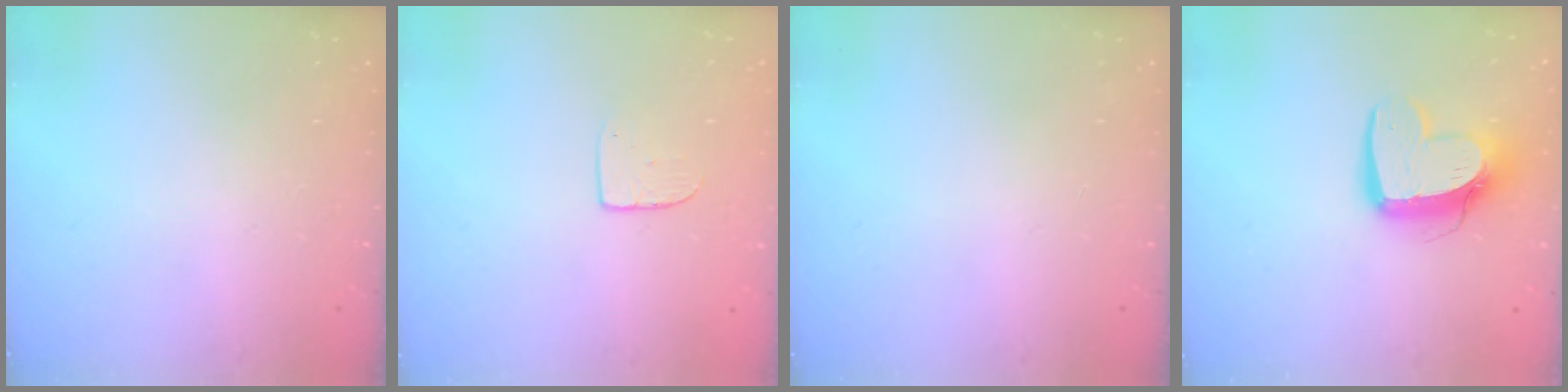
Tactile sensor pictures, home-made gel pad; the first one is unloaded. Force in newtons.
{"total": 5.0, "press": 5.0, "slide": 0.4}
{"total": 0.0}
{"total": 13.0, "press": 12.9, "slide": 1.2}